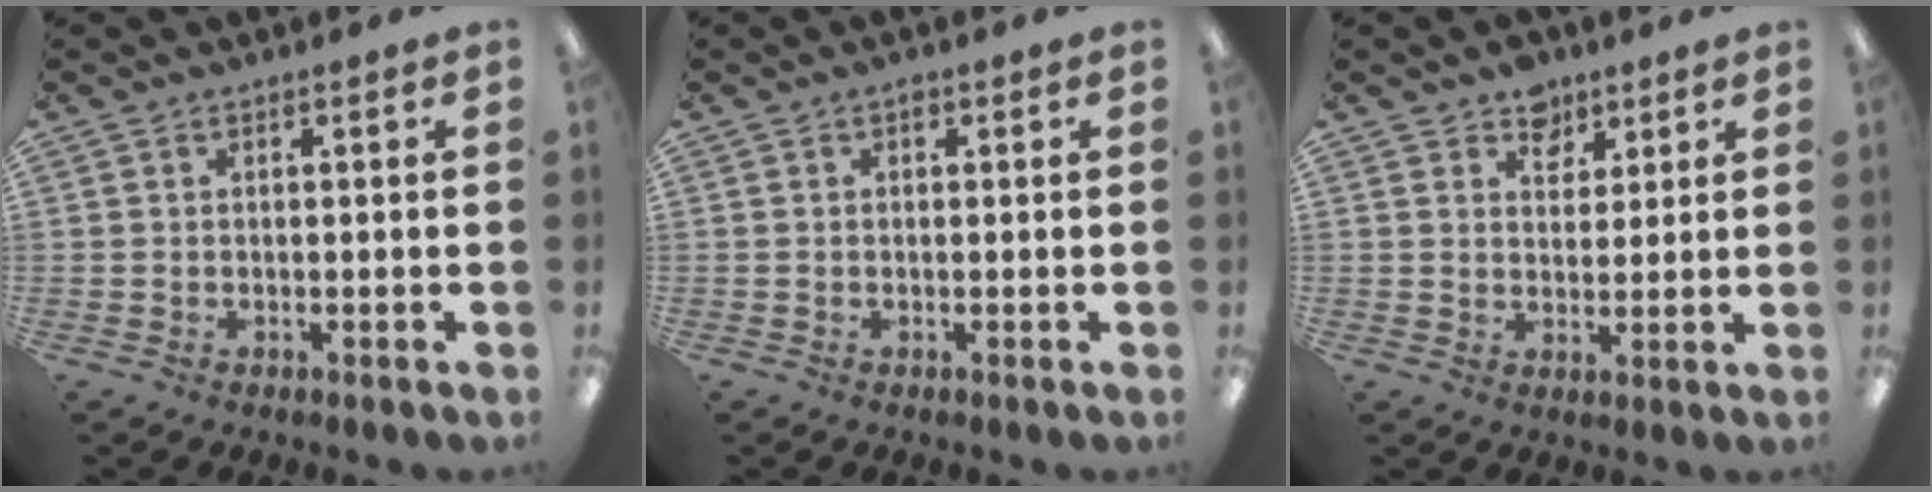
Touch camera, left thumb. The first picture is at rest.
{"total": 0.7, "force": [0.4, 0.5, 0.4], "torque": [-0.008, 0.005, 0.006]}
{"total": 5.9, "force": [4.4, 3.8, 1.0], "torque": [-0.006, -0.022, 0.078]}